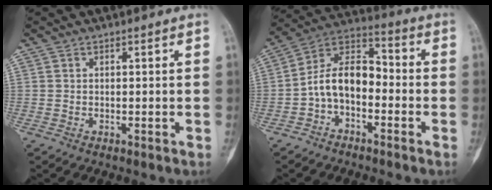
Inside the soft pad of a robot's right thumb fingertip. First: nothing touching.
{"total": 10.4, "force": [-2.7, 6.4, 7.7], "torque": [-0.124, 0.058, -0.063]}